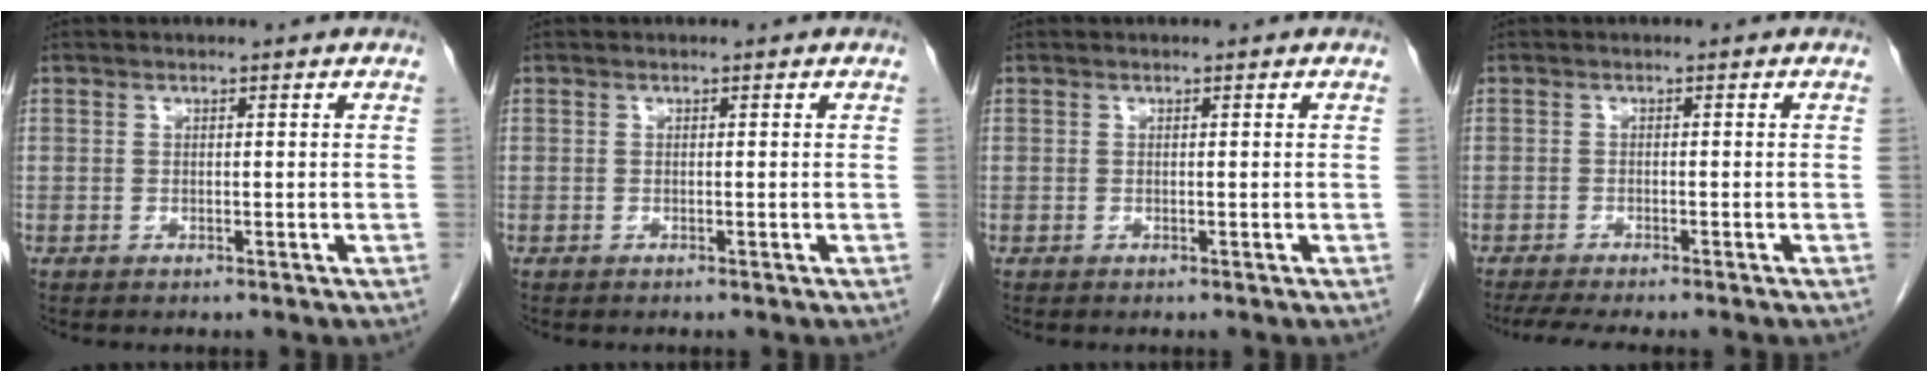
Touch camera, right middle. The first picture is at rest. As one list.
[{"total": 0.0}, {"total": 0.0}, {"total": 6.5, "force": [-5.5, 0.6, 3.5], "torque": [-0.049, -0.015, -0.084]}]